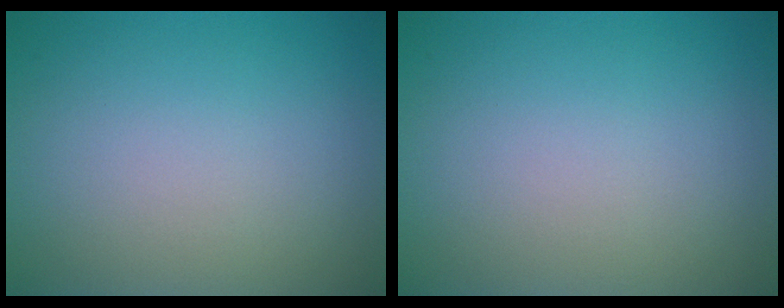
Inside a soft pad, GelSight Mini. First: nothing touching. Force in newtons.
{"total": 0.0}